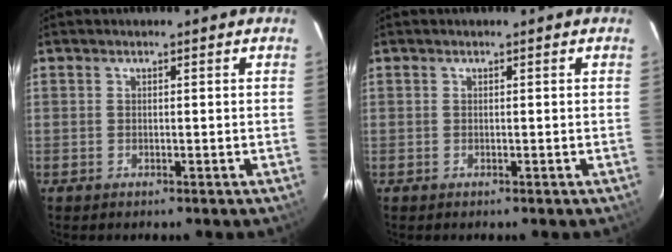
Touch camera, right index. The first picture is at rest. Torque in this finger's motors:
{"motor_torque": [0.00, 0.00, 0.06, 0.00]}